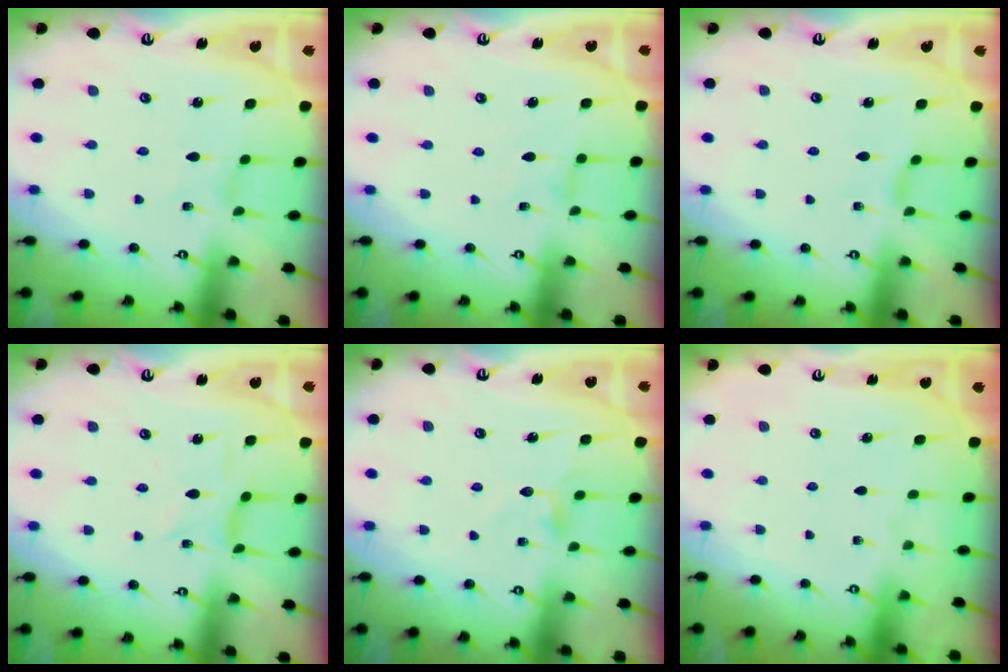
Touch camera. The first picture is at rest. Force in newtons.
{"total": 0.8, "press": 0.7, "slide": 0.4}
{"total": 2.1, "press": 2.1, "slide": 0.4}
{"total": 1.2, "press": 1.2, "slide": 0.2}
{"total": 4.8, "press": 4.8, "slide": 0.6}
{"total": 0.0}